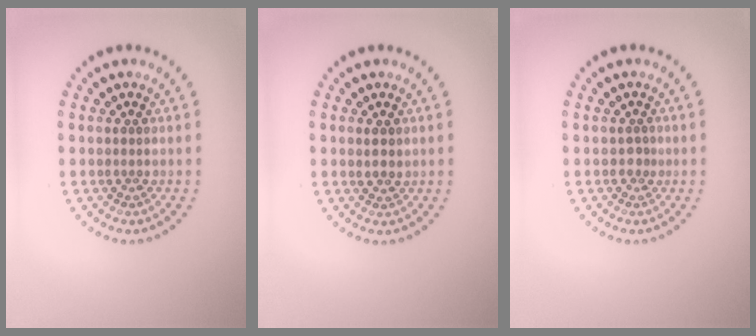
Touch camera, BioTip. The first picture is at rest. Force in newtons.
{"total": 1.1, "press": 1.1, "slide": 0.4}
{"total": 0.9, "press": 0.5, "slide": 0.8}